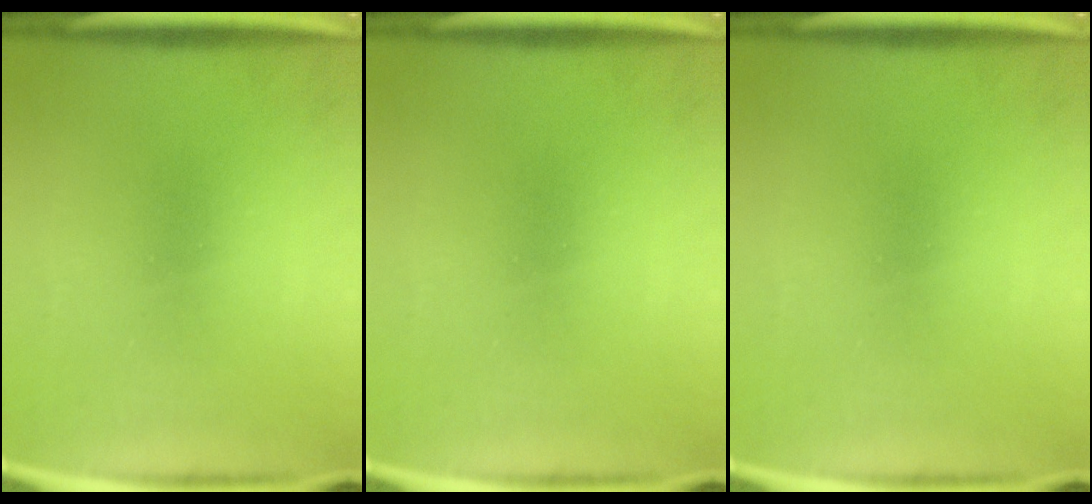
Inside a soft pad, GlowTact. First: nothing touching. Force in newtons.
{"total": 0.0}
{"total": 0.0}